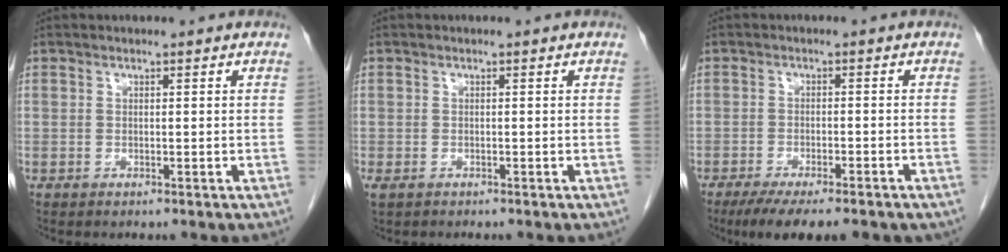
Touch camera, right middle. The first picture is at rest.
{"total": 1.4, "force": [-0.9, 0.7, 0.7], "torque": [-0.018, -0.004, -0.011]}
{"total": 11.8, "force": [-9.0, 2.8, 7.1], "torque": [-0.103, -0.014, -0.127]}